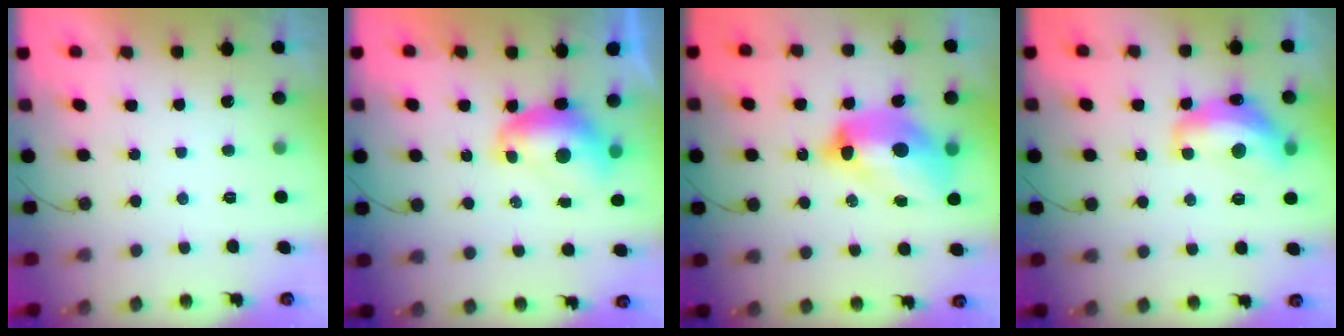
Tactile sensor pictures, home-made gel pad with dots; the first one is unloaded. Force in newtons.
{"total": 8.3, "press": 8.2, "slide": 0.9}
{"total": 15.6, "press": 15.5, "slide": 1.4}
{"total": 13.7, "press": 13.7, "slide": 0.9}